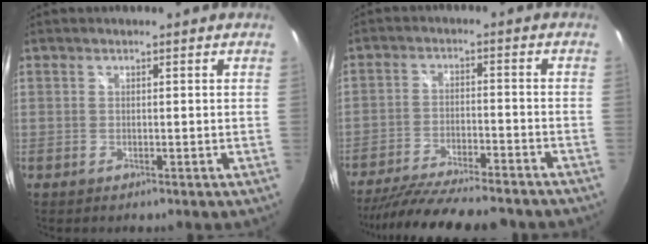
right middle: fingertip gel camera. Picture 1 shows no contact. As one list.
[{"total": 18.6, "force": [-16.1, 2.8, 8.7], "torque": [-0.172, -0.031, -0.248]}]